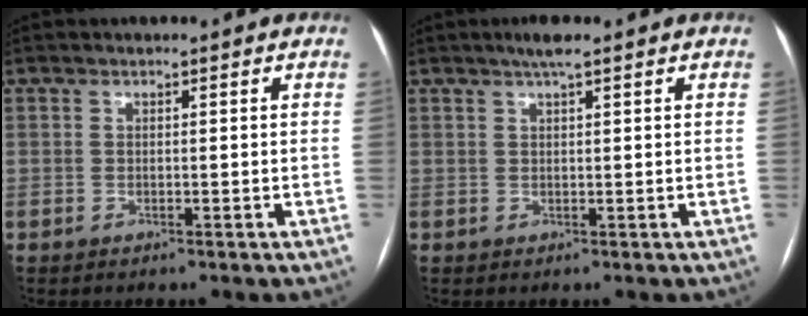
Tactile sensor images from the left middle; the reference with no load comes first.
{"total": 2.4, "force": [1.7, 0.0, 1.8], "torque": [-0.037, 0.008, 0.030]}